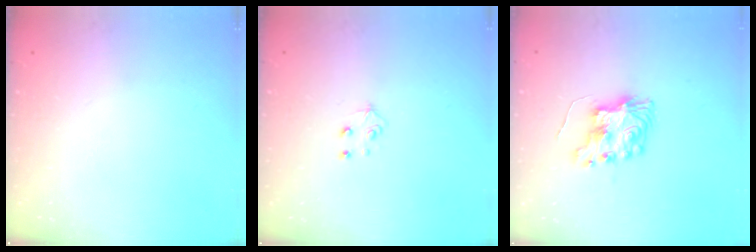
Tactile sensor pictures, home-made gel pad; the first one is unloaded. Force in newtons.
{"total": 4.8, "press": 4.8, "slide": 0.4}
{"total": 9.1, "press": 9.1, "slide": 0.3}